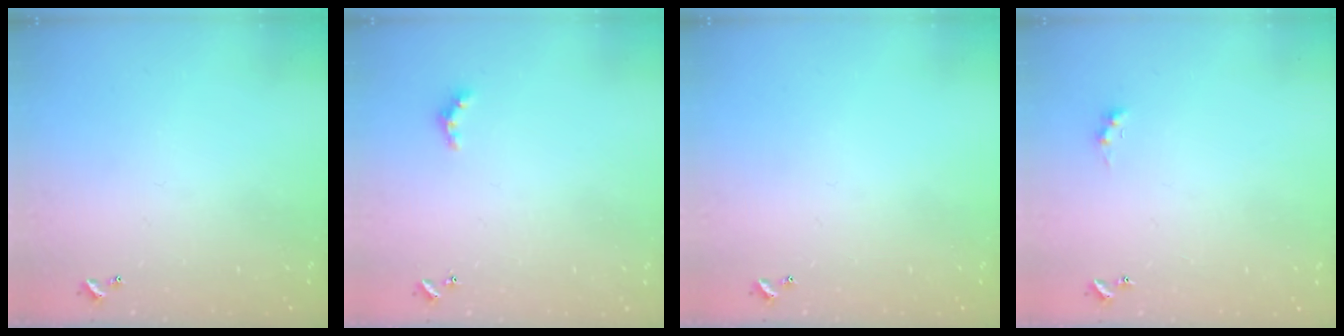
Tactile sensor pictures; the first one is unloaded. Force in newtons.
{"total": 3.6, "press": 3.6, "slide": 0.6}
{"total": 0.0}
{"total": 0.8, "press": 0.7, "slide": 0.4}